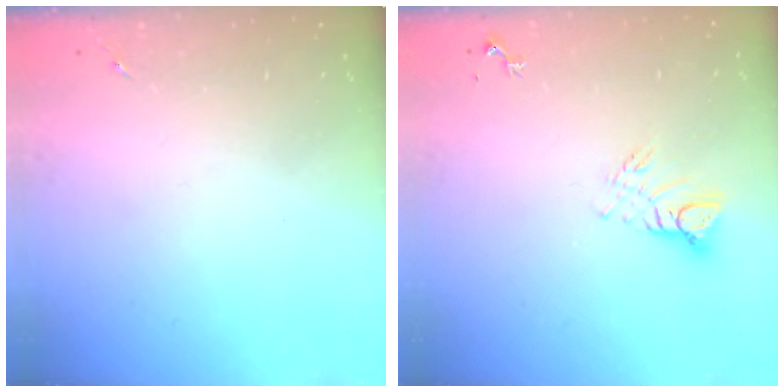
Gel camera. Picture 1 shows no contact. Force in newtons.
{"total": 6.8, "press": 6.8, "slide": 0.5}